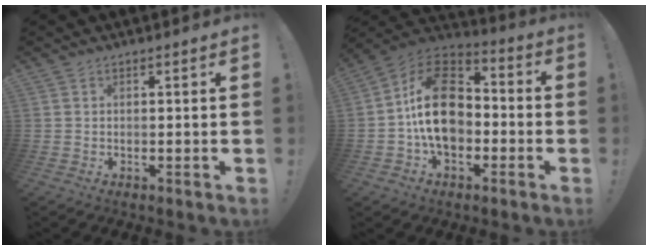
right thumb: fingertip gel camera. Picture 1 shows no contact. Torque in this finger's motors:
{"motor_torque": [1.76, 2.50, 1.37, -1.20, 0.63]}